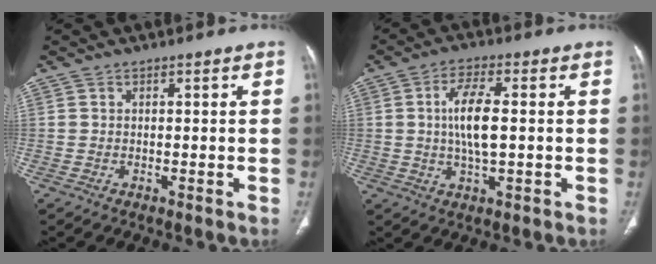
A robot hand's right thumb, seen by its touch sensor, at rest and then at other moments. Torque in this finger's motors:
{"motor_torque": [2.13, 2.88, 1.48, -0.39, 0.44]}